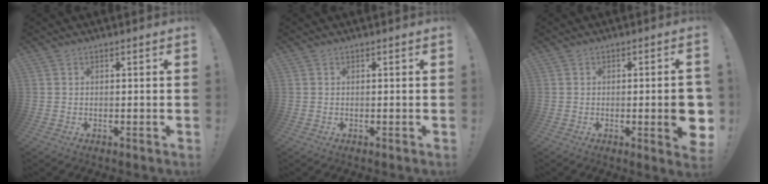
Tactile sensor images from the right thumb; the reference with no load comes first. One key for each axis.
{"total": 0.0}
{"total": 7.9, "fx": -1.3, "fy": 1.1, "fz": 7.7, "tx": -0.099, "ty": -0.006, "tz": -0.020}